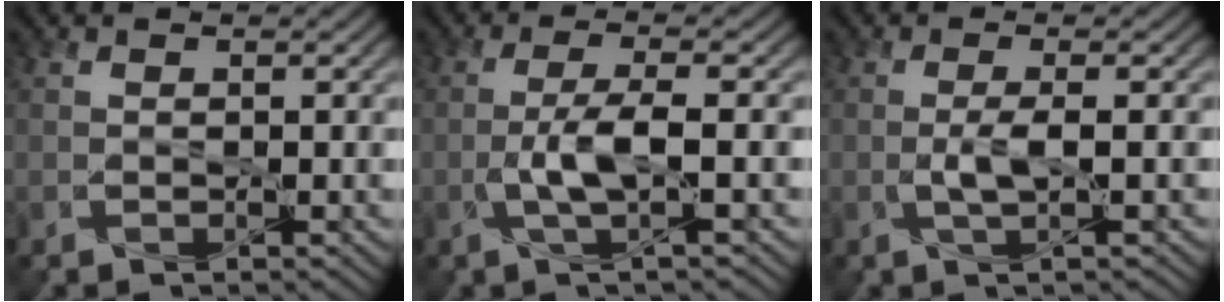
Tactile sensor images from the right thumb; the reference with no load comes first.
{"total": 4.2, "force": [-1.0, 0.8, 4.0], "torque": [-0.082, 0.009, -0.027]}
{"total": 2.4, "force": [-0.3, 0.3, 2.4], "torque": [-0.050, 0.003, -0.009]}